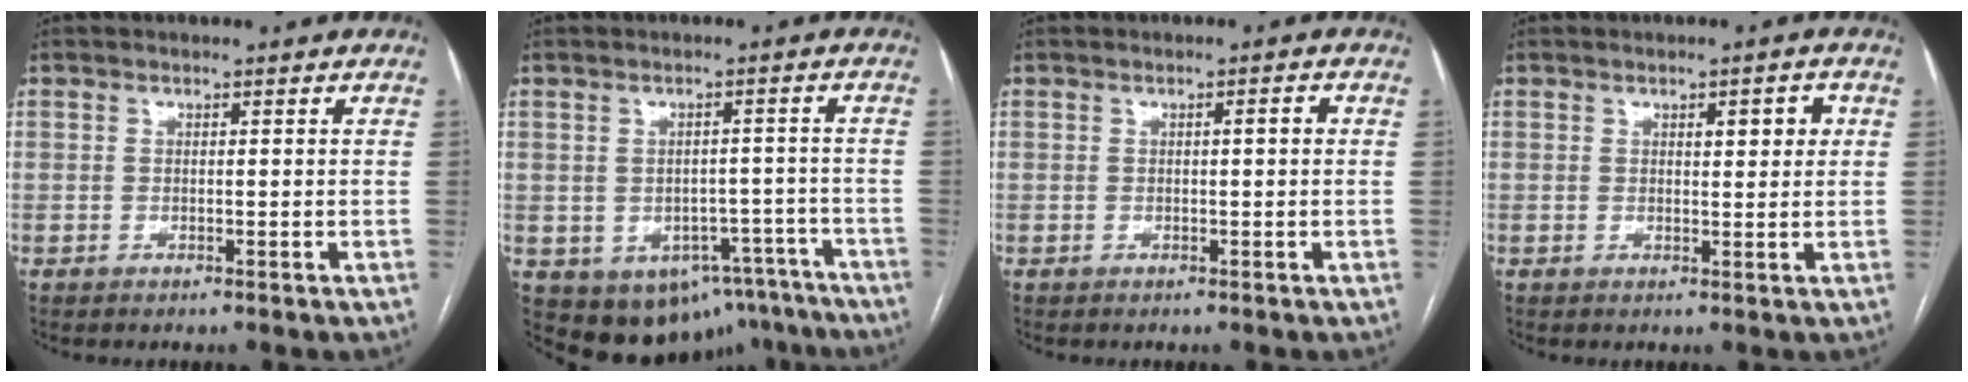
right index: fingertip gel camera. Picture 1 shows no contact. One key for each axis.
{"total": 13.9, "fx": -8.6, "fy": 9.4, "fz": 5.5, "tx": -0.072, "ty": 0.027, "tz": -0.095}
{"total": 1.3, "fx": 0.1, "fy": 0.2, "fz": 1.3, "tx": -0.017, "ty": 0.005, "tz": 0.001}
{"total": 3.1, "fx": 1.0, "fy": 1.0, "fz": 2.7, "tx": -0.035, "ty": 0.005, "tz": 0.015}